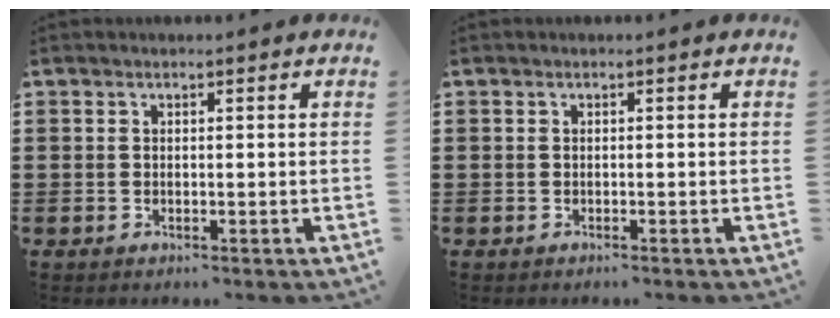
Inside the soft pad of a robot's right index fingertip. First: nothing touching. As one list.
[{"total": 0.0}]